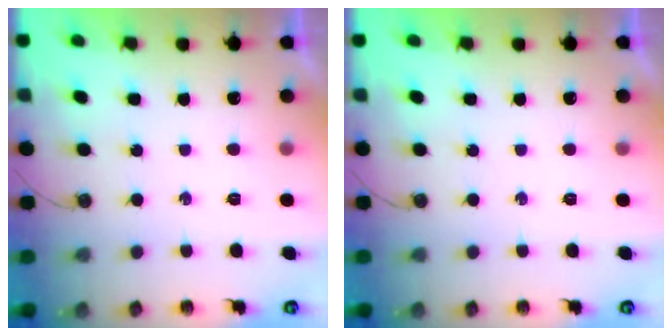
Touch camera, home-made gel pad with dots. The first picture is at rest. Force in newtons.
{"total": 0.0}